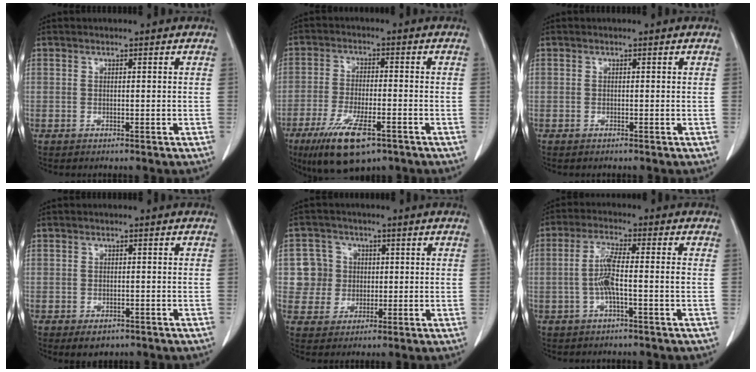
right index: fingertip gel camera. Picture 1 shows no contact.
{"total": 11.1, "force": [-6.6, 3.1, 8.4], "torque": [-0.158, -0.021, -0.106]}
{"total": 0.0}
{"total": 2.8, "force": [-1.7, 1.8, 1.3], "torque": [-0.013, 0.000, -0.015]}
{"total": 5.9, "force": [0.7, 5.8, 0.4], "torque": [-0.006, 0.017, 0.014]}
{"total": 5.6, "force": [-1.0, 0.4, 5.4], "torque": [-0.113, 0.008, -0.022]}